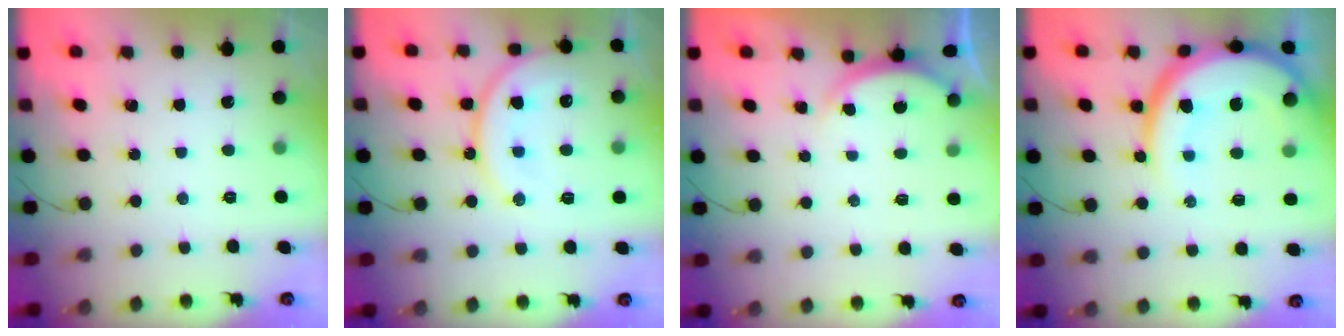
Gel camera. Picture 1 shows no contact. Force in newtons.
{"total": 14.6, "press": 14.6, "slide": 1.3}
{"total": 2.0, "press": 2.0, "slide": 0.5}
{"total": 16.8, "press": 16.7, "slide": 1.6}